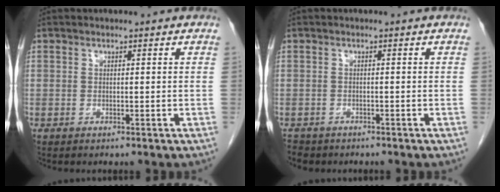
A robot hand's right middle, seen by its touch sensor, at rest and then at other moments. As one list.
[{"total": 3.2, "force": [-2.7, 1.6, 0.7], "torque": [-0.017, -0.003, -0.039]}]